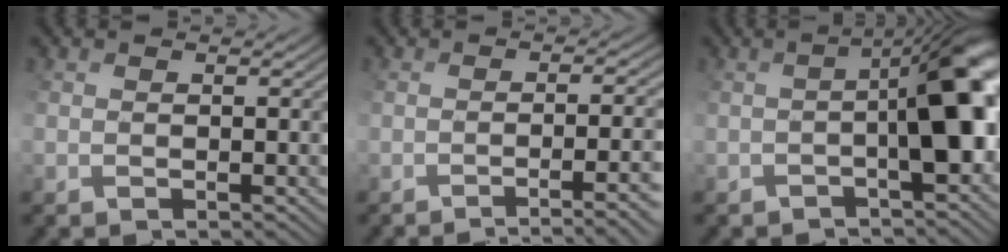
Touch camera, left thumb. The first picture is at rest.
{"total": 7.1, "force": [-3.7, 1.3, 5.9], "torque": [-0.064, 0.010, -0.032]}
{"total": 8.4, "force": [-2.1, 2.4, 7.7], "torque": [-0.098, 0.006, -0.031]}